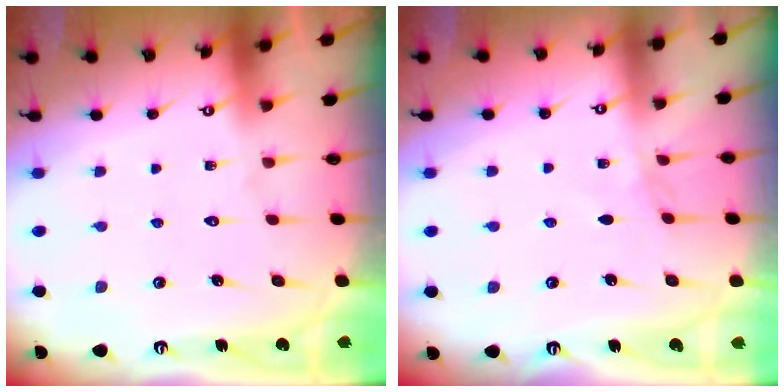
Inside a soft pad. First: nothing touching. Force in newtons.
{"total": 2.9, "press": 2.9, "slide": 0.4}